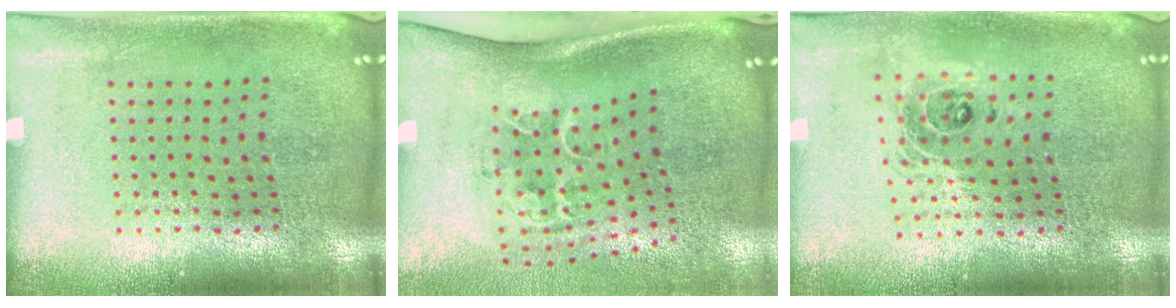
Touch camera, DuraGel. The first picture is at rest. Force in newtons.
{"total": 2.2, "press": 1.3, "slide": 1.8}
{"total": 1.4, "press": 1.2, "slide": 0.7}